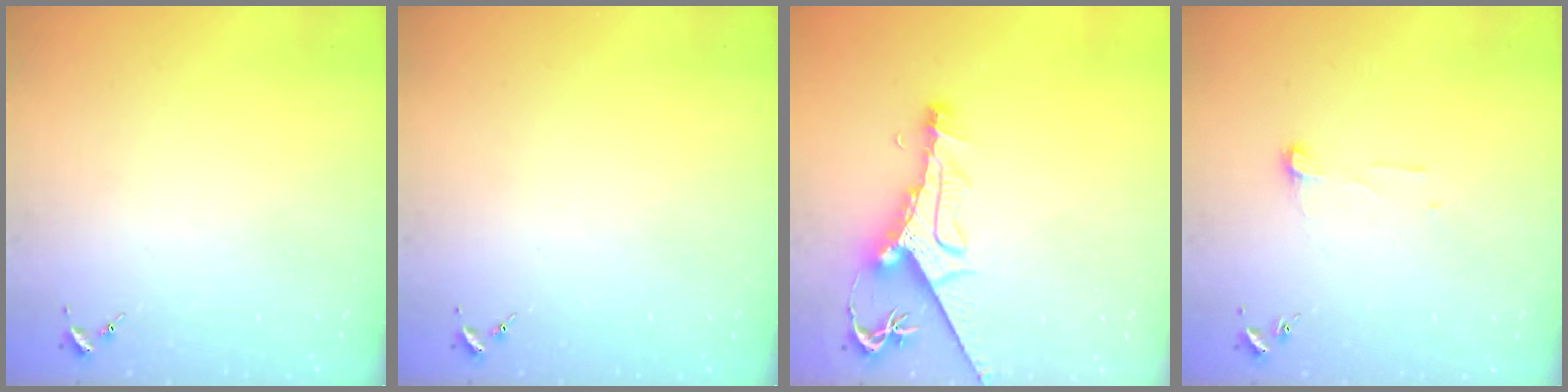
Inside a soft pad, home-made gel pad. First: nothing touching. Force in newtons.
{"total": 0.0}
{"total": 11.3, "press": 11.2, "slide": 1.4}
{"total": 5.6, "press": 5.5, "slide": 0.5}